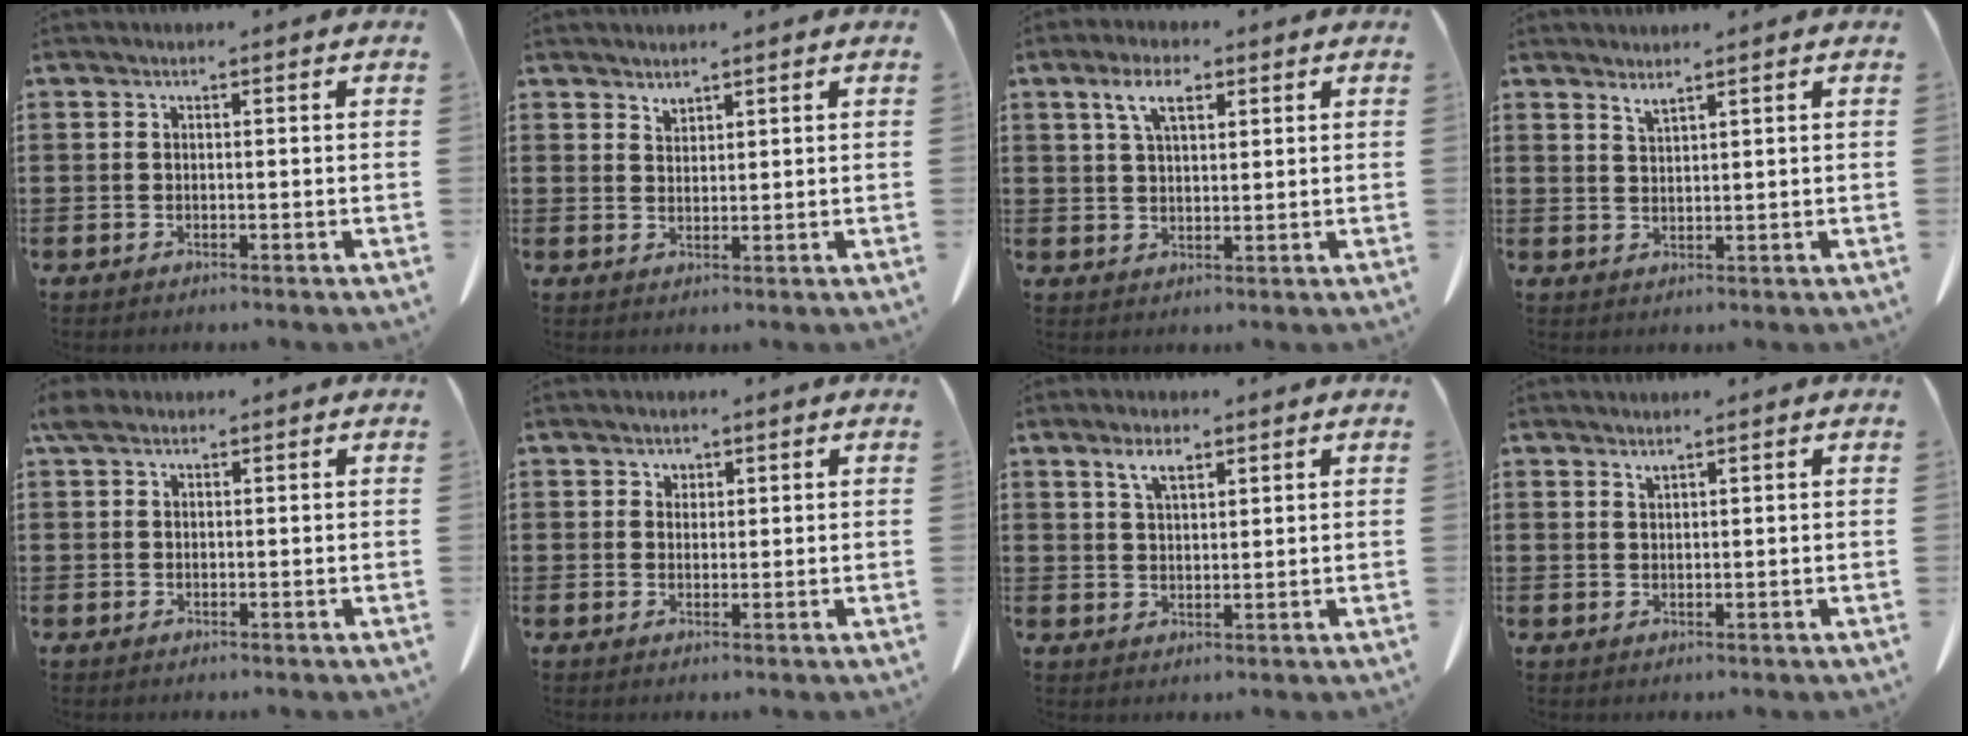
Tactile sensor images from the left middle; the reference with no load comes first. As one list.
[{"total": 1.7, "force": [1.7, 0.2, 0.1], "torque": [-0.005, -0.003, 0.035]}, {"total": 5.4, "force": [2.9, 2.4, 3.8], "torque": [-0.078, 0.006, 0.049]}, {"total": 2.0, "force": [1.8, -0.2, 0.7], "torque": [-0.017, -0.004, 0.036]}, {"total": 2.0, "force": [1.3, 1.2, 0.9], "torque": [-0.023, 0.005, 0.025]}, {"total": 1.4, "force": [1.2, 0.8, 0.1], "torque": [0.003, -0.002, 0.022]}, {"total": 3.7, "force": [2.5, 1.3, 2.5], "torque": [-0.048, -0.001, 0.044]}, {"total": 1.1, "force": [1.0, 0.0, 0.4], "torque": [-0.010, -0.005, 0.021]}]